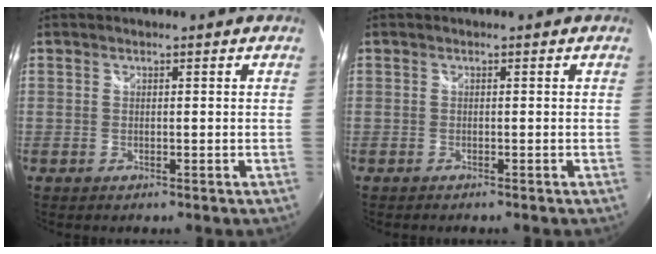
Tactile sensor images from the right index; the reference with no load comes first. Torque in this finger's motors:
{"motor_torque": [0.06, 0.03, -0.08, -0.07]}